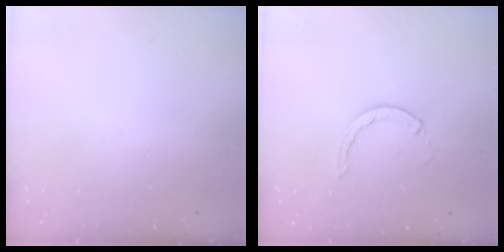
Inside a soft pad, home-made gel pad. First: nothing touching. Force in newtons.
{"total": 1.3, "press": 1.3, "slide": 0.3}